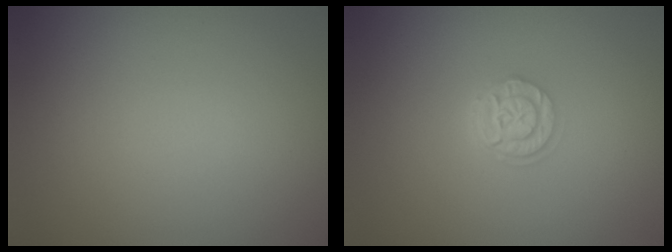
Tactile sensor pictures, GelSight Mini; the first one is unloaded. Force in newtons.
{"total": 2.7, "press": 2.1, "slide": 1.7}